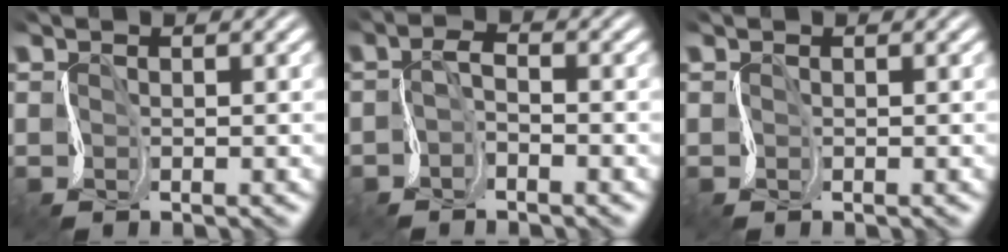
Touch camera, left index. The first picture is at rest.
{"total": 1.1, "force": [-0.8, 0.2, 0.7], "torque": [-0.014, 0.006, -0.022]}
{"total": 0.0}